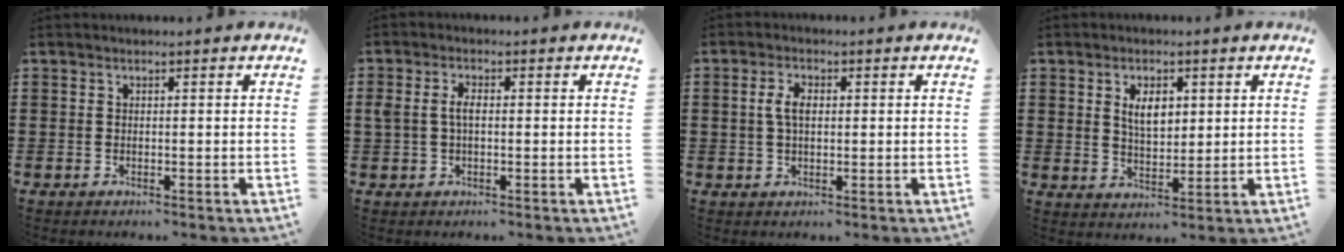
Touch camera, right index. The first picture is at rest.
{"total": 3.0, "force": [0.2, 1.6, 2.5], "torque": [-0.066, 0.001, -0.004]}
{"total": 3.5, "force": [0.4, 1.8, 3.0], "torque": [-0.062, 0.010, 0.005]}
{"total": 4.7, "force": [1.6, 2.5, 3.7], "torque": [-0.064, 0.005, 0.023]}